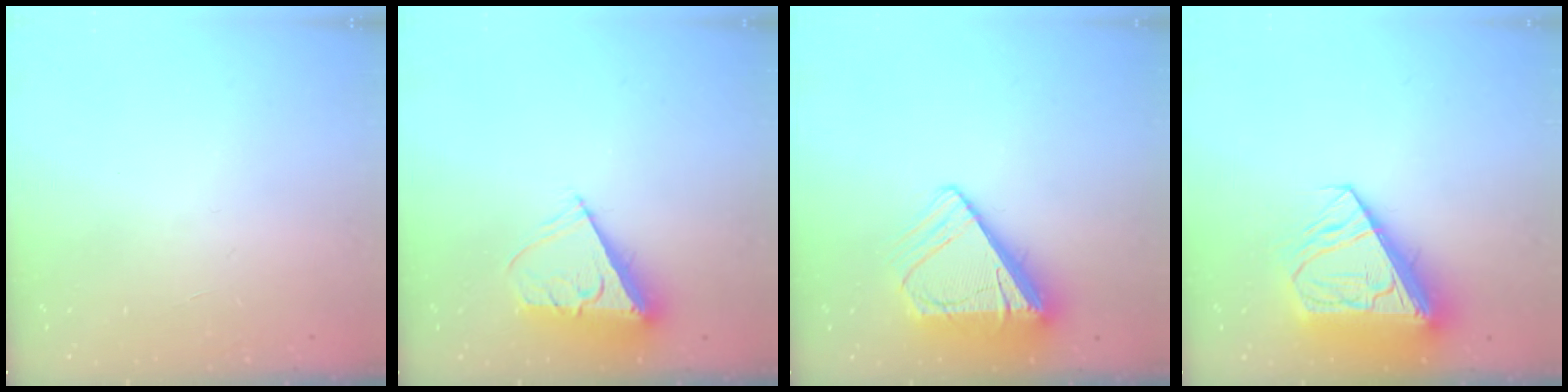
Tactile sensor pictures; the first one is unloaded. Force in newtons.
{"total": 8.6, "press": 8.6, "slide": 0.6}
{"total": 11.6, "press": 11.5, "slide": 1.5}
{"total": 14.1, "press": 14.0, "slide": 1.9}